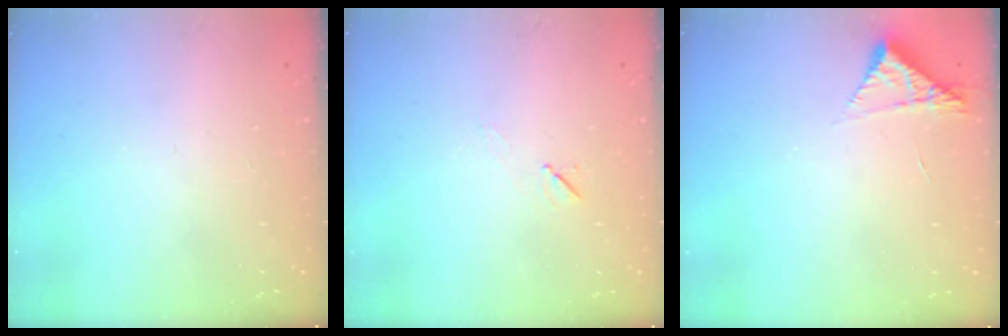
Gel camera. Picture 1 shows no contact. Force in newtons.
{"total": 4.8, "press": 4.4, "slide": 2.0}
{"total": 4.3, "press": 4.3, "slide": 0.3}